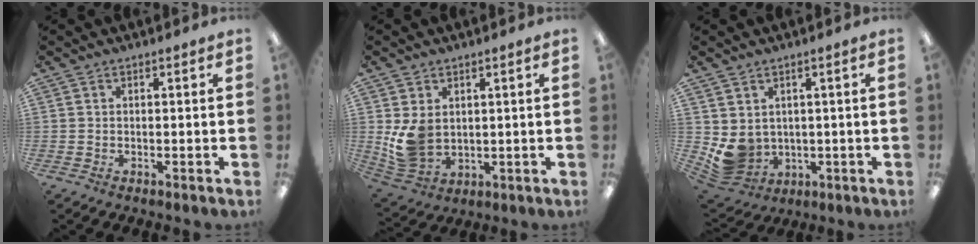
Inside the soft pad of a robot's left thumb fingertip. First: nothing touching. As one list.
[{"total": 8.6, "force": [1.7, 6.6, 5.2], "torque": [-0.115, -0.005, 0.033]}, {"total": 5.9, "force": [1.3, 5.5, 1.8], "torque": [-0.061, -0.020, 0.031]}]